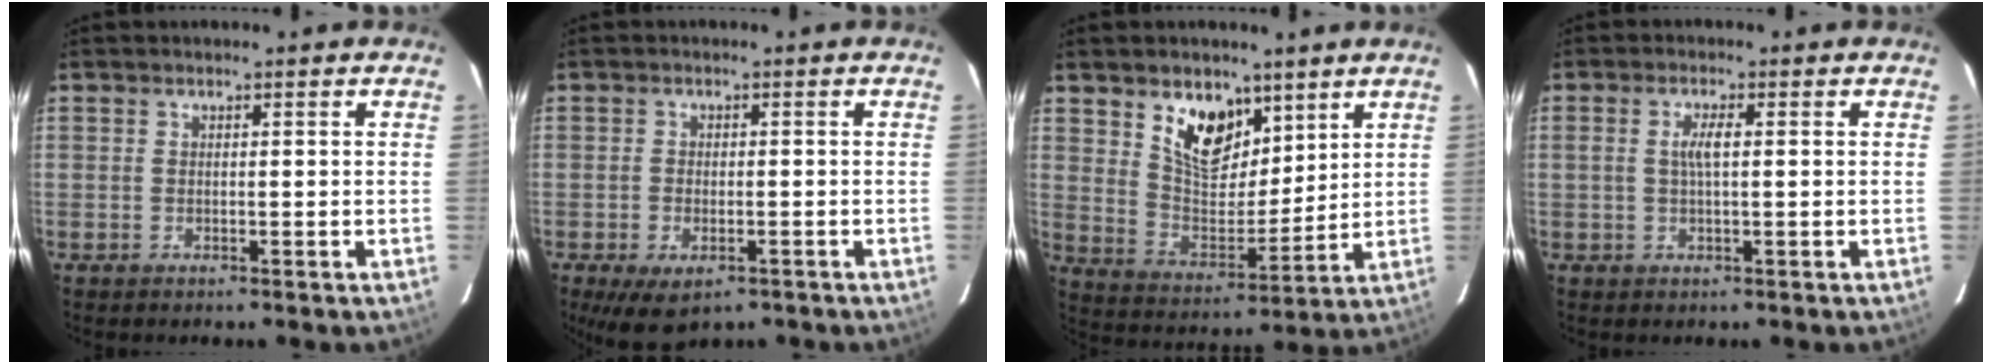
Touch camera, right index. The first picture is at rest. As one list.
[{"total": 6.9, "force": [-3.8, 3.6, 4.5], "torque": [-0.094, -0.023, -0.057]}, {"total": 11.7, "force": [7.0, 6.6, 6.6], "torque": [-0.111, -0.006, 0.133]}, {"total": 2.8, "force": [0.2, 0.6, 2.8], "torque": [-0.054, 0.002, 0.005]}]